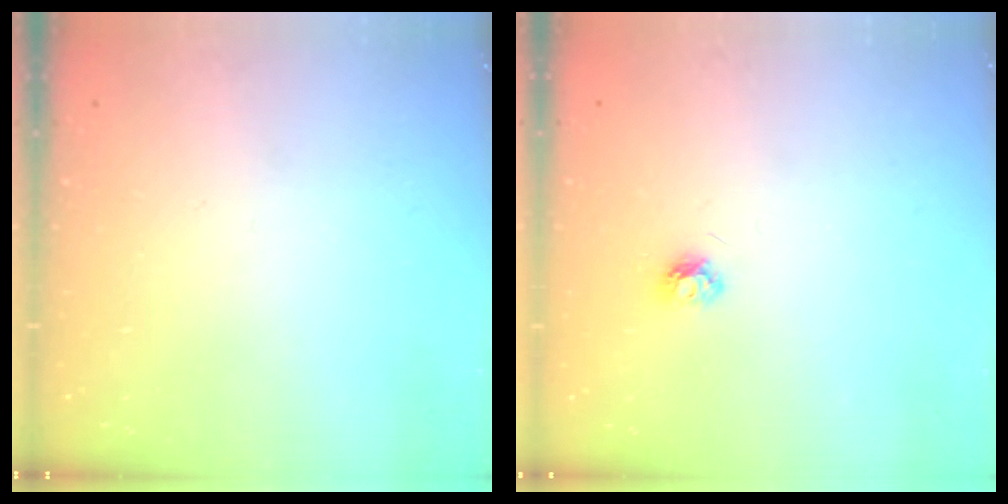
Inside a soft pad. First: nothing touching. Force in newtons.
{"total": 3.8, "press": 3.8, "slide": 0.5}